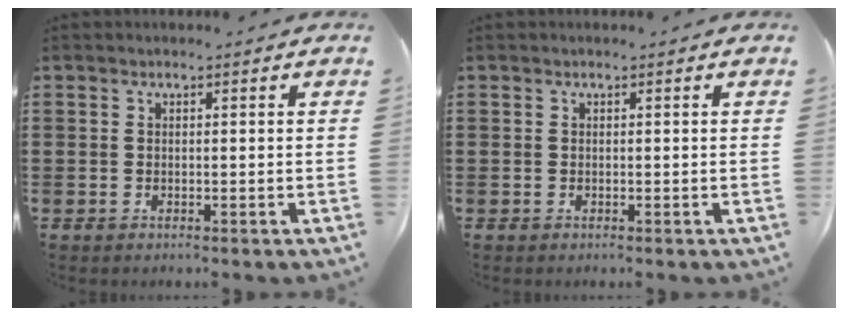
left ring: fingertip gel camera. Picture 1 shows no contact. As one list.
[{"total": 0.0}]